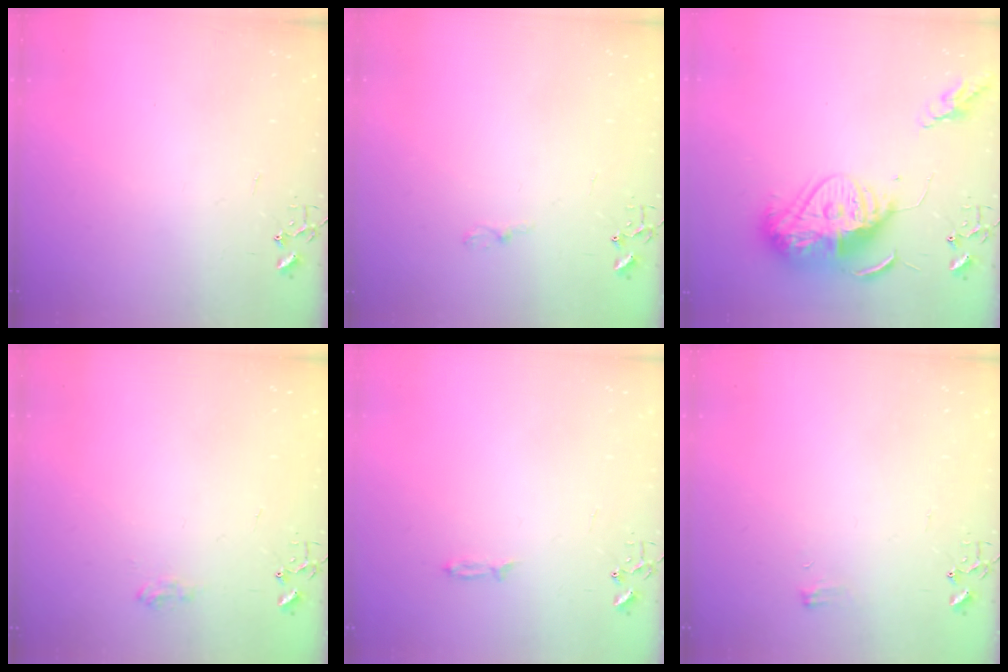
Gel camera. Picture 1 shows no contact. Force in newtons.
{"total": 4.6, "press": 4.6, "slide": 0.4}
{"total": 16.9, "press": 16.8, "slide": 1.4}
{"total": 7.8, "press": 7.8, "slide": 0.3}
{"total": 3.1, "press": 3.1, "slide": 0.4}
{"total": 5.3, "press": 5.3, "slide": 0.8}